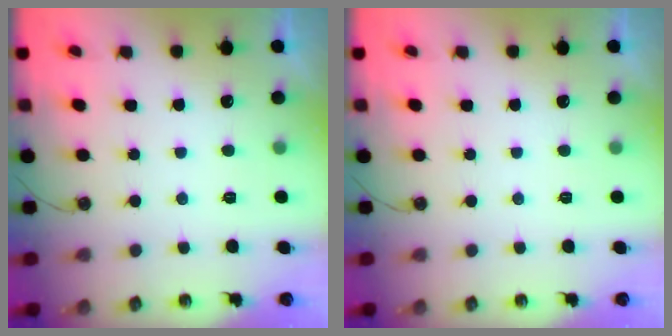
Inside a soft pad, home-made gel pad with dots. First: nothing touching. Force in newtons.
{"total": 0.0}